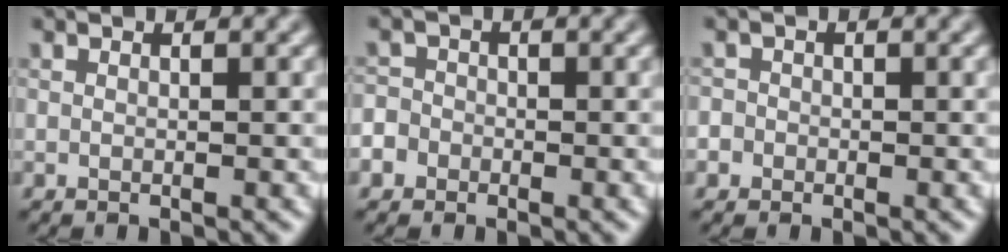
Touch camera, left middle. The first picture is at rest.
{"total": 3.2, "force": [-1.9, 2.5, 0.4], "torque": [0.000, 0.006, -0.043]}
{"total": 1.3, "force": [-0.9, 1.0, -0.1], "torque": [0.001, 0.005, -0.012]}